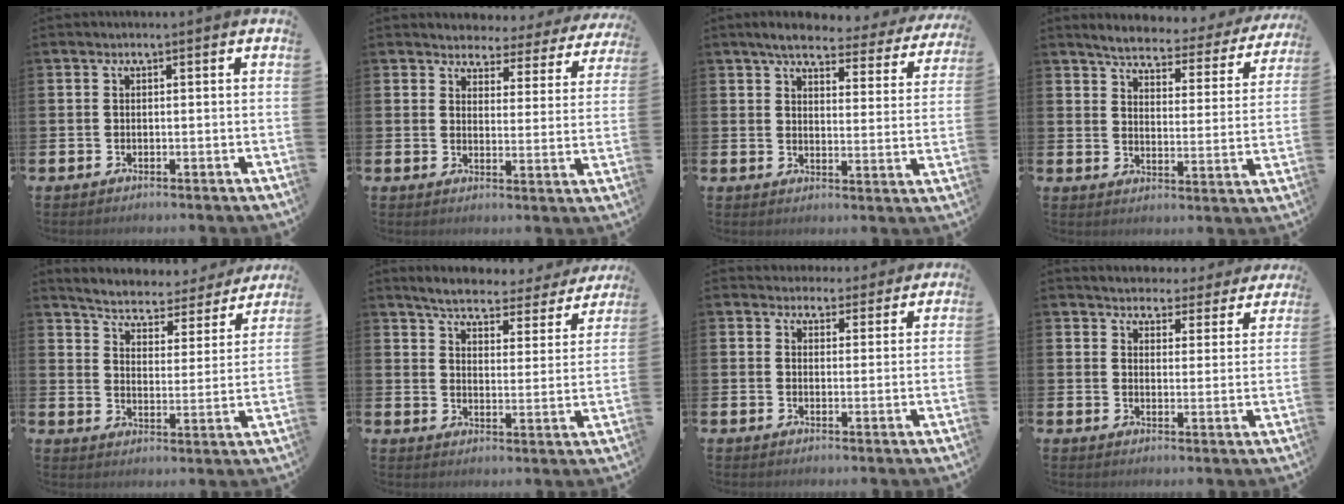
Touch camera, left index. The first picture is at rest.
{"total": 3.1, "force": [2.8, 1.1, -0.1], "torque": [-0.011, -0.034, 0.041]}
{"total": 5.2, "force": [4.7, 1.1, 2.0], "torque": [-0.052, -0.027, 0.076]}
{"total": 4.6, "force": [4.2, 0.8, 1.5], "torque": [-0.052, -0.036, 0.065]}
{"total": 4.5, "force": [4.3, 1.1, 0.8], "torque": [-0.040, -0.038, 0.065]}
{"total": 5.1, "force": [4.8, 0.8, 1.6], "torque": [-0.047, -0.035, 0.075]}
{"total": 3.8, "force": [3.6, 1.4, -0.1], "torque": [0.003, -0.024, 0.062]}
{"total": 4.2, "force": [4.1, 0.9, -0.1], "torque": [-0.013, -0.033, 0.068]}